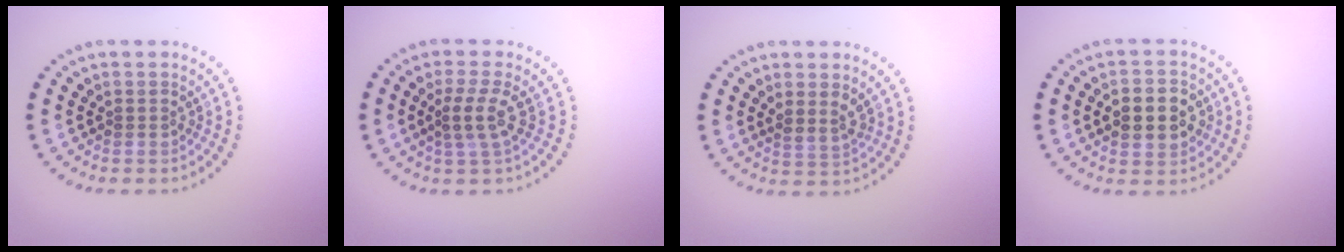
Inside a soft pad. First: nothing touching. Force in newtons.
{"total": 2.5, "press": 2.0, "slide": 1.5}
{"total": 1.7, "press": 1.3, "slide": 1.0}
{"total": 4.7, "press": 4.7, "slide": 0.2}